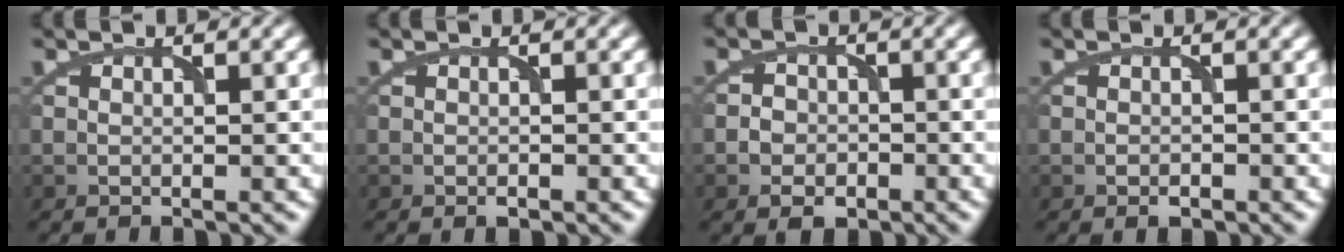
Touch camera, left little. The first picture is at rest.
{"total": 0.6, "force": [-0.3, 0.3, 0.4], "torque": [-0.005, -0.001, -0.006]}
{"total": 2.9, "force": [-1.4, 2.2, 1.3], "torque": [-0.012, 0.001, -0.030]}
{"total": 0.9, "force": [-0.5, 0.5, 0.5], "torque": [-0.007, -0.001, -0.009]}